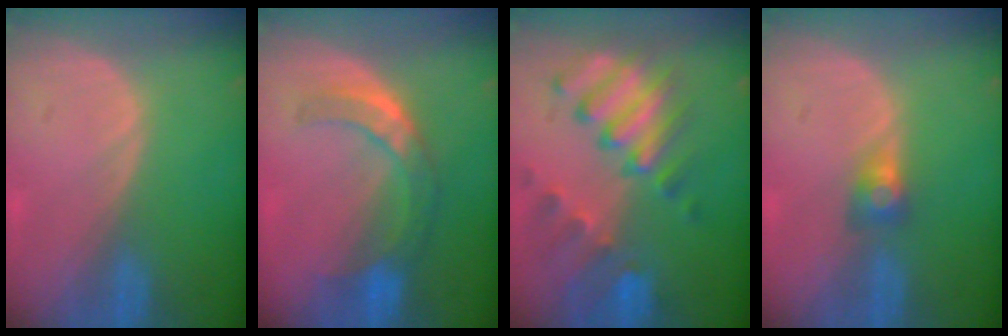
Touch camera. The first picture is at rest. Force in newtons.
{"total": 7.5, "press": 6.5, "slide": 3.8}
{"total": 10.1, "press": 8.8, "slide": 4.8}
{"total": 3.0, "press": 2.5, "slide": 1.7}